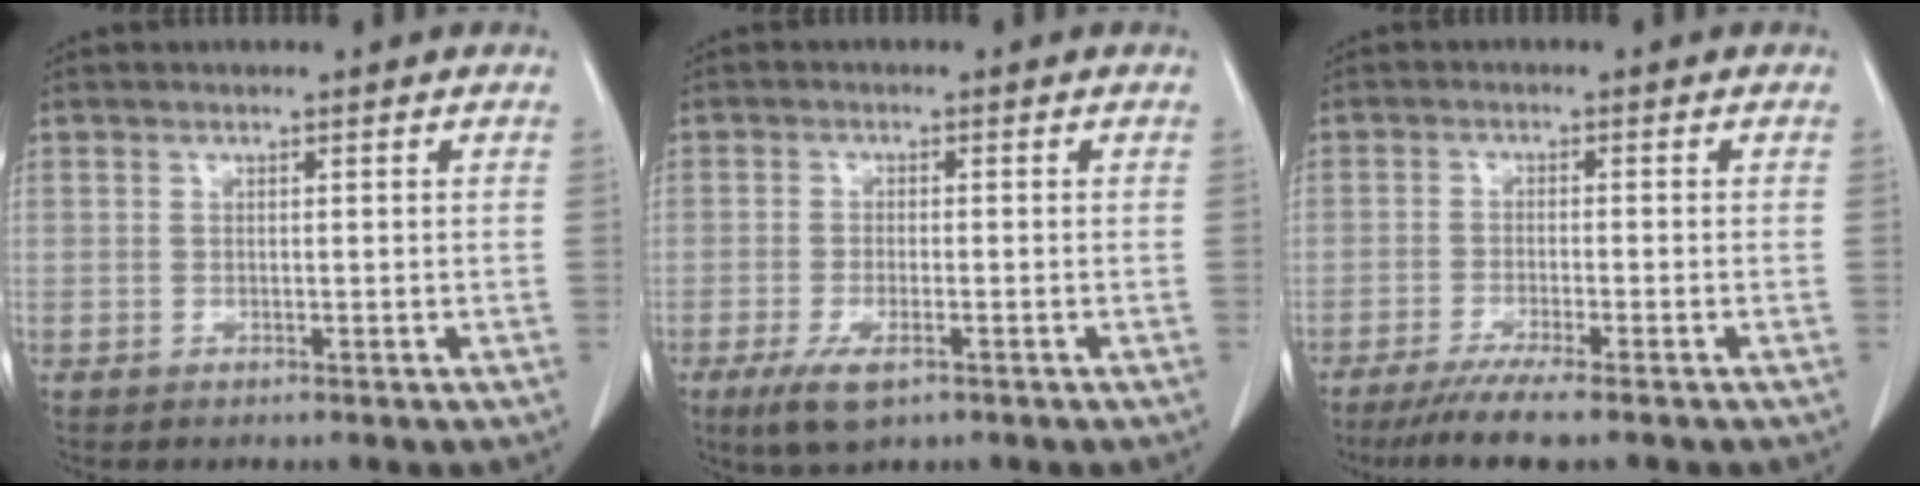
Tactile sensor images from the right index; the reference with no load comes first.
{"total": 5.2, "force": [-2.8, 1.6, 4.1], "torque": [-0.084, -0.011, -0.043]}
{"total": 7.0, "force": [-5.4, -0.4, 4.4], "torque": [-0.065, -0.016, -0.086]}